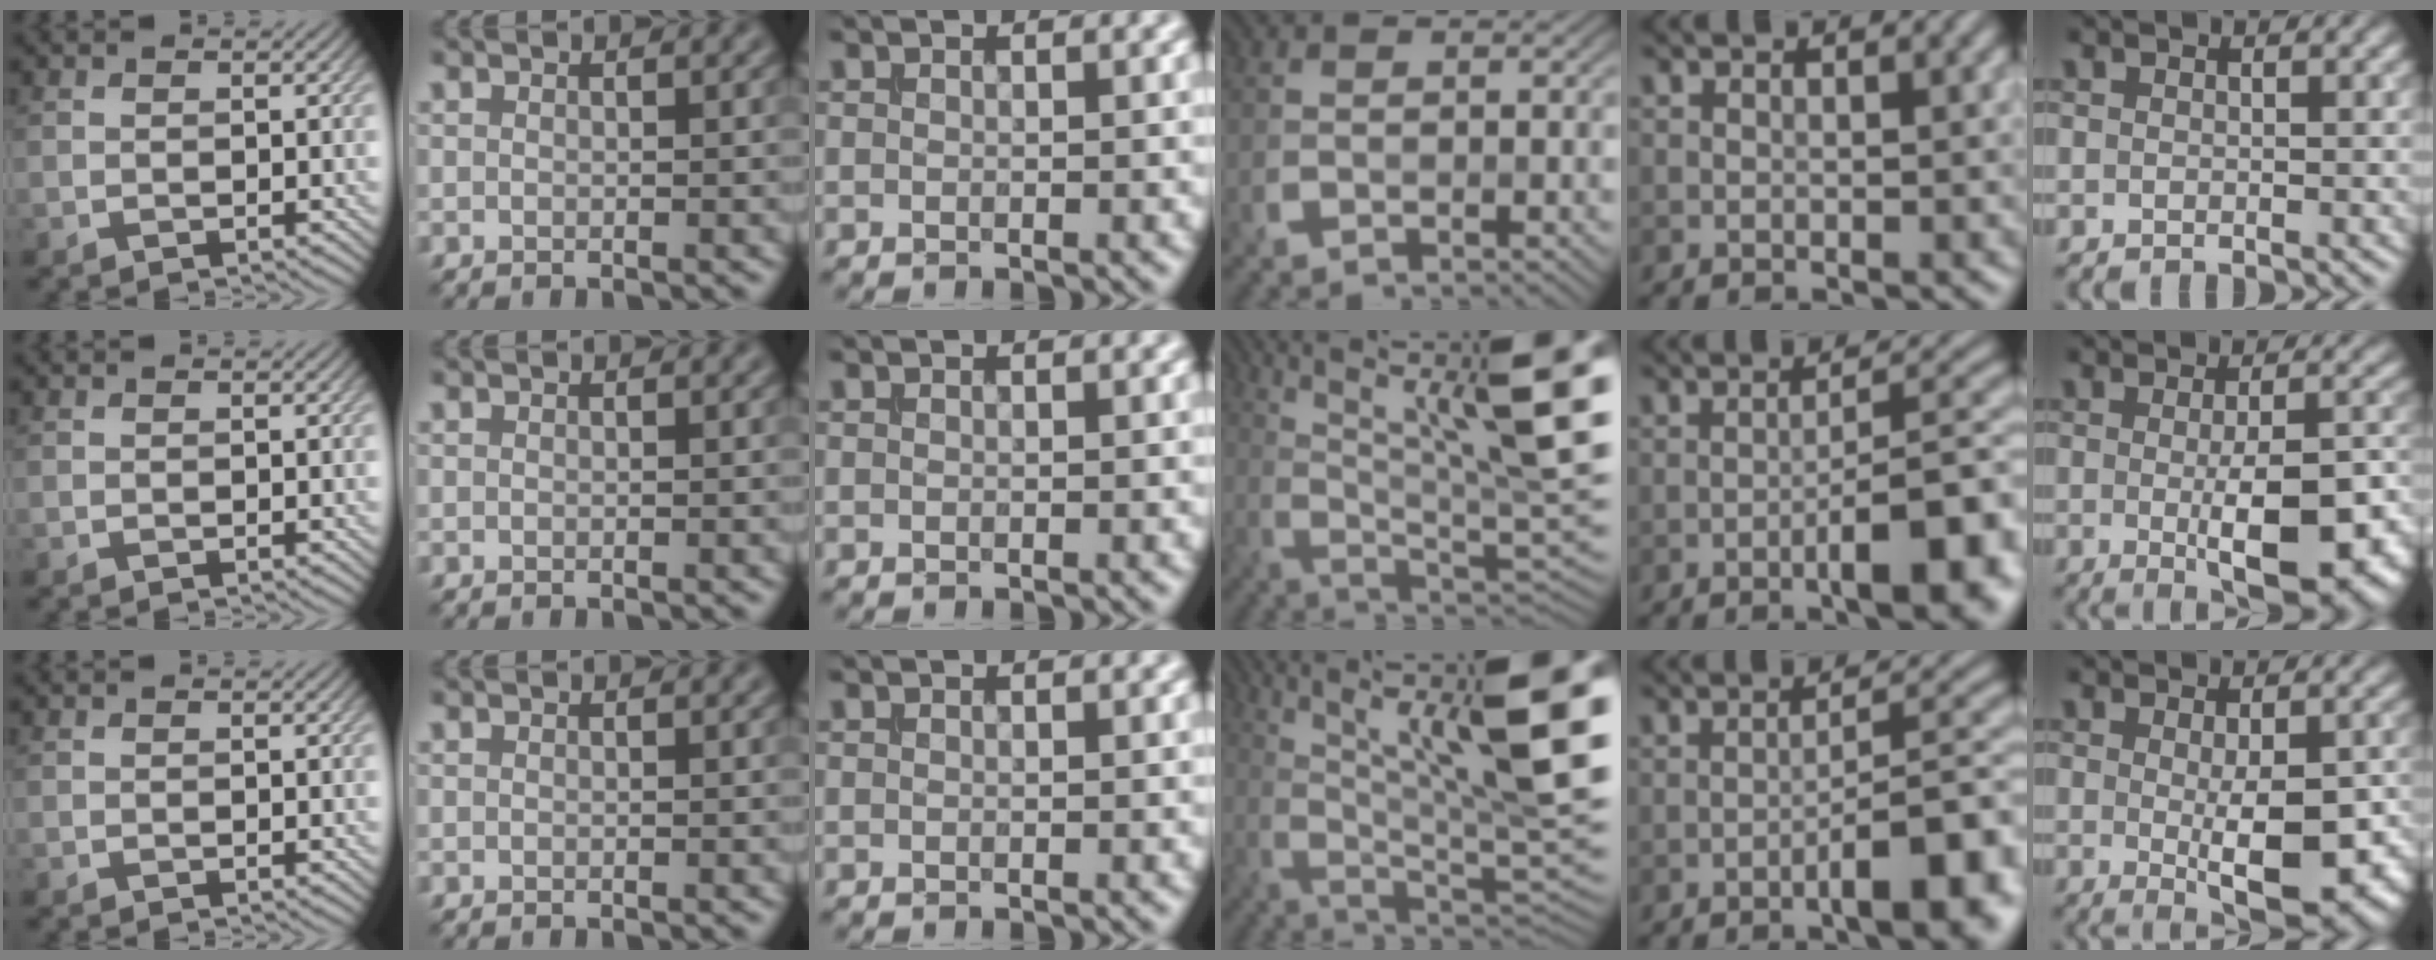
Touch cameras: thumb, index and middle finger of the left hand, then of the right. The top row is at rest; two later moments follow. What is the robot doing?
{"motion": "insert", "object": "bucket"}